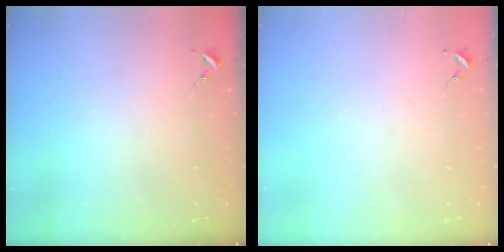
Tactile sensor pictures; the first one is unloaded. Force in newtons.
{"total": 0.0}